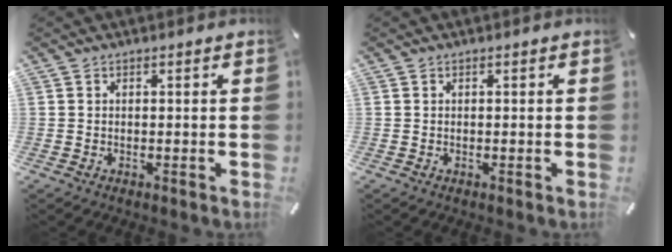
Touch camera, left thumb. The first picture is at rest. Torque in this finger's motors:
{"motor_torque": [0.00, 0.00, -0.01, 0.06, 0.00]}